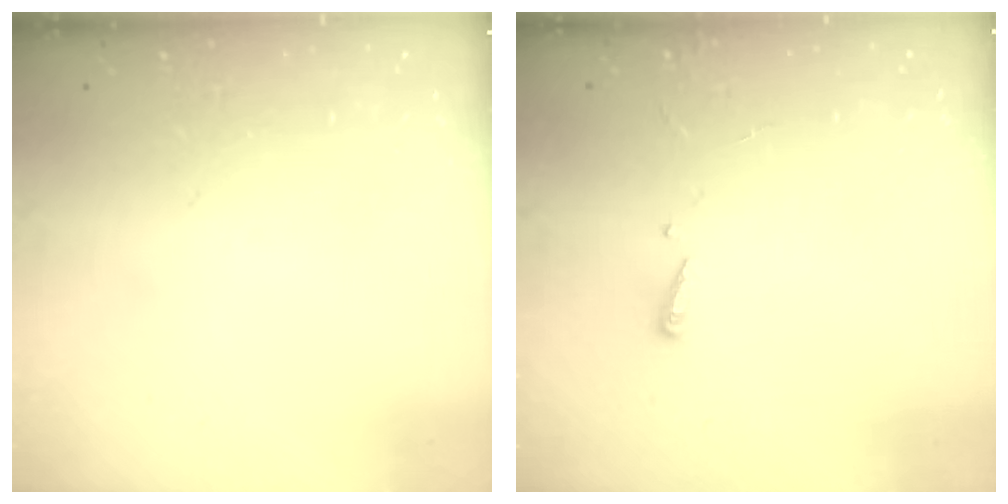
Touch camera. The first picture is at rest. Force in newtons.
{"total": 2.4, "press": 2.4, "slide": 0.2}